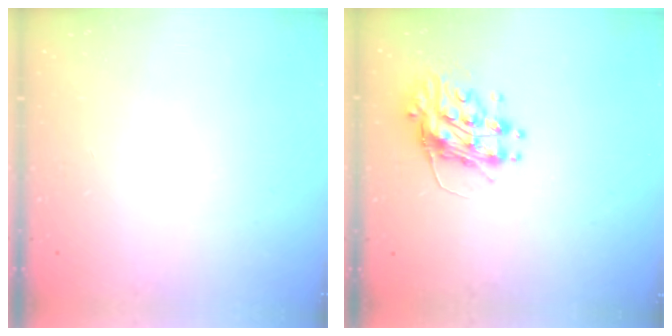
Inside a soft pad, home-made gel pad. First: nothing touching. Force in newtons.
{"total": 10.4, "press": 10.4, "slide": 0.2}